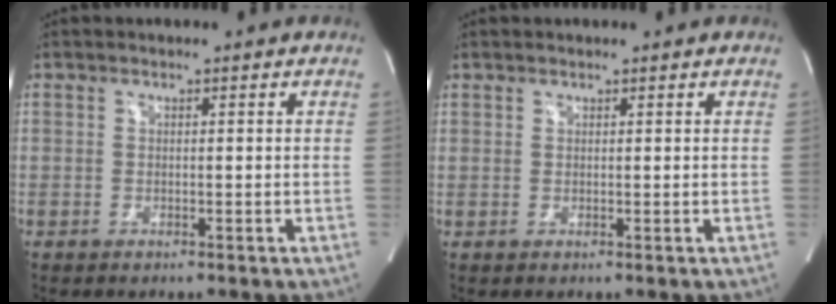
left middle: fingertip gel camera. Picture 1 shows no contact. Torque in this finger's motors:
{"motor_torque": [0.29, -0.33, -0.21, -0.21]}